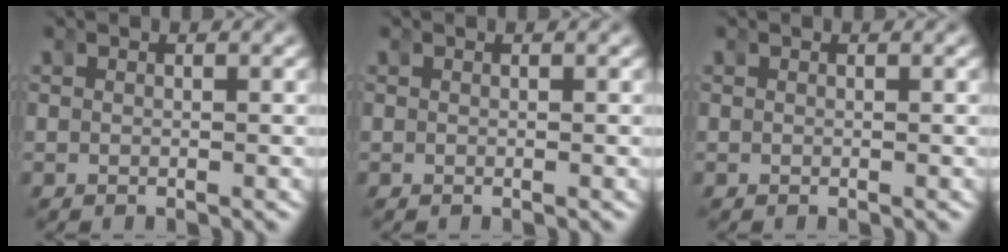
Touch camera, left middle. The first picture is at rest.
{"total": 0.0}
{"total": 0.0}